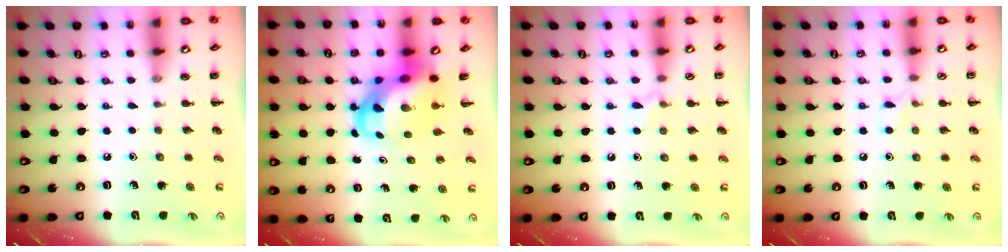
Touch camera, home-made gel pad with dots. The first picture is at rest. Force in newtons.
{"total": 7.4, "press": 7.1, "slide": 2.2}
{"total": 5.5, "press": 5.1, "slide": 2.1}
{"total": 4.0, "press": 3.6, "slide": 1.6}